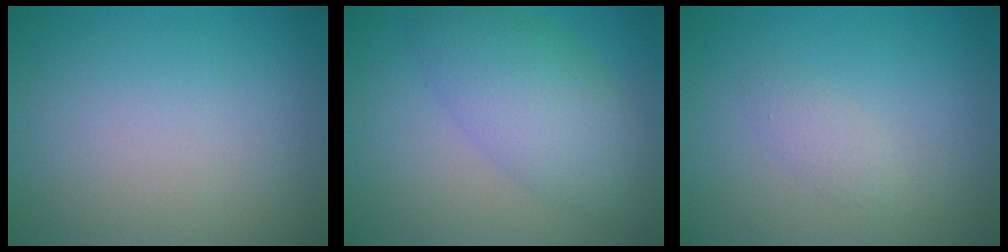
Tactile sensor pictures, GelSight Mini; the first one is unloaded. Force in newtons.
{"total": 5.6, "press": 5.6, "slide": 0.1}
{"total": 1.2, "press": 1.2, "slide": 0.0}